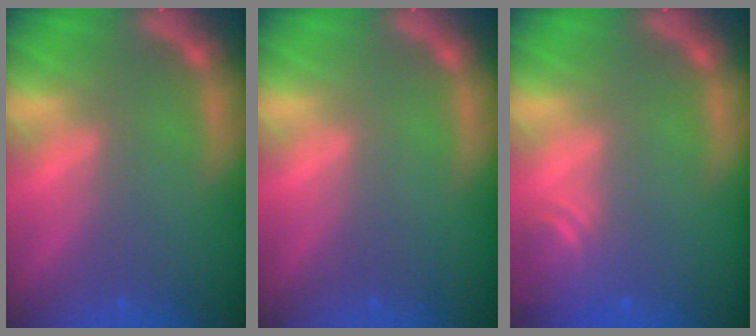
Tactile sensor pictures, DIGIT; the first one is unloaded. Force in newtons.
{"total": 0.0}
{"total": 3.0}